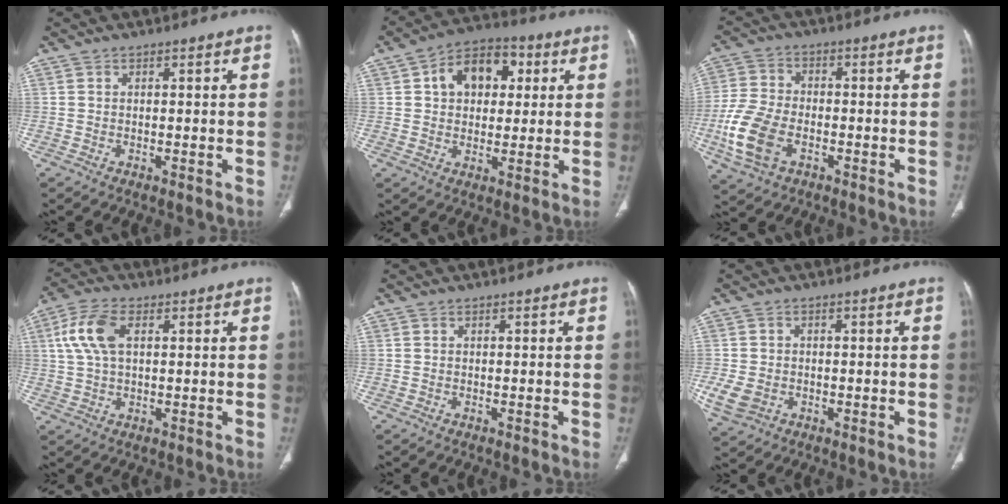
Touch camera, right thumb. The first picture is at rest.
{"total": 11.9, "force": [3.2, 8.3, 7.9], "torque": [-0.085, 0.012, 0.044]}
{"total": 11.6, "force": [-3.8, 7.3, 8.2], "torque": [-0.184, 0.009, -0.075]}
{"total": 8.3, "force": [2.2, 4.4, 6.6], "torque": [-0.149, 0.015, 0.043]}
{"total": 0.0}
{"total": 5.8, "force": [-0.9, 4.4, 3.6], "torque": [-0.079, 0.000, -0.004]}